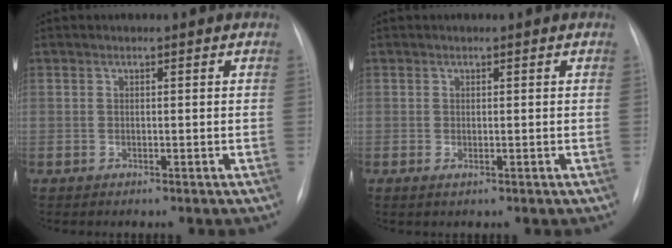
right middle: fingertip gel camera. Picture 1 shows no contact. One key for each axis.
{"total": 0.6, "fx": -0.1, "fy": 0.3, "fz": 0.5, "tx": -0.010, "ty": -0.003, "tz": -0.001}